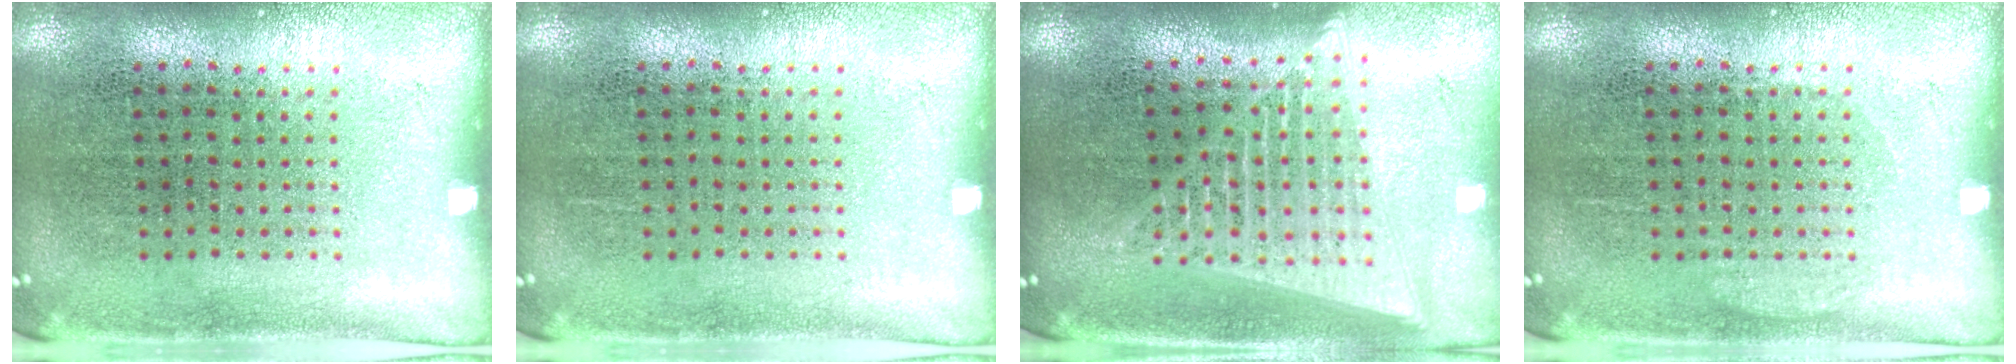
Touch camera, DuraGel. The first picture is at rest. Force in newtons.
{"total": 0.0}
{"total": 1.9, "press": 1.6, "slide": 1.0}
{"total": 0.7, "press": 0.7, "slide": 0.2}